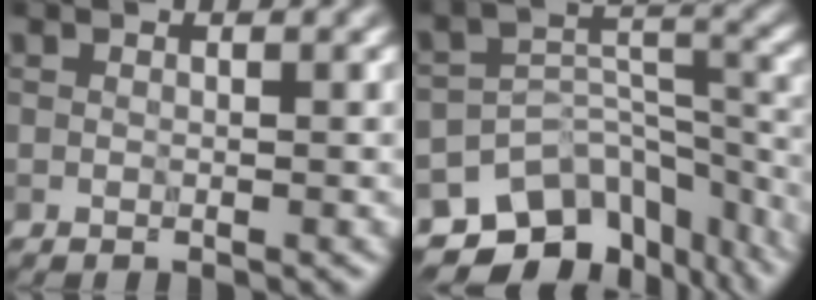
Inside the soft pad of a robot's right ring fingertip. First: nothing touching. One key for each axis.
{"total": 11.0, "fx": -8.3, "fy": 6.4, "fz": 3.3, "tx": -0.044, "ty": 0.001, "tz": -0.111}